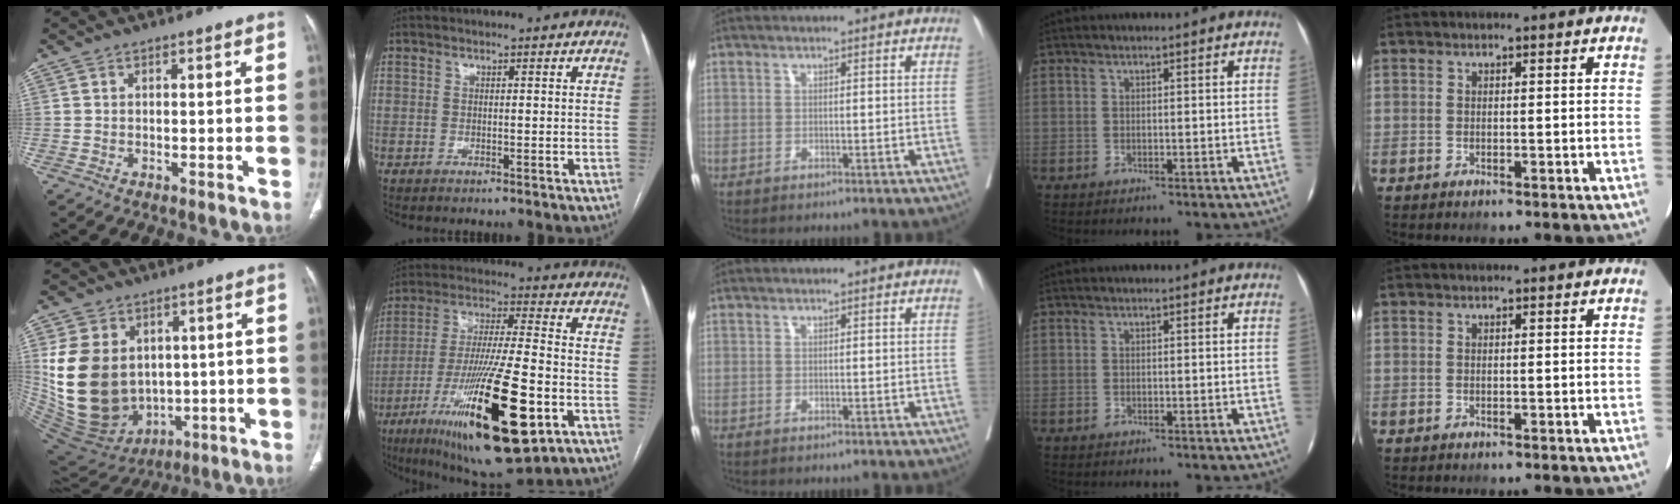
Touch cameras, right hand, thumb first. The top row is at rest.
{"thumb": {"total": 20.8, "force": [2.0, 16.0, 13.1], "torque": [-0.237, -0.014, 0.073]}, "index": {"total": 24.1, "force": [-9.8, 3.9, 21.7], "torque": [-0.384, -0.038, -0.156]}}